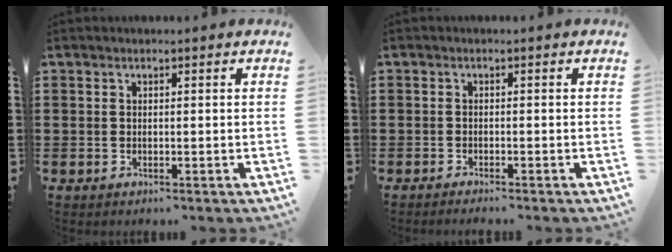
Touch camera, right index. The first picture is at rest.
{"total": 0.9, "force": [-0.9, -0.1, 0.1], "torque": [-0.004, 0.000, -0.018]}